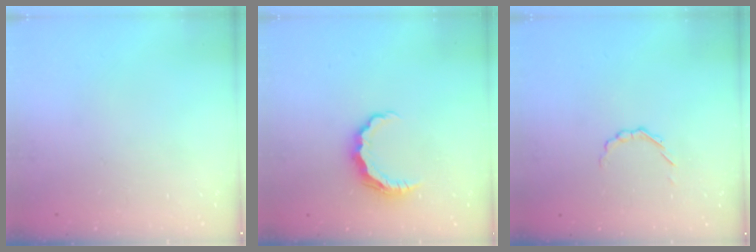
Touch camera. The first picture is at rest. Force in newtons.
{"total": 7.1, "press": 7.1, "slide": 0.5}
{"total": 1.7, "press": 1.6, "slide": 0.6}